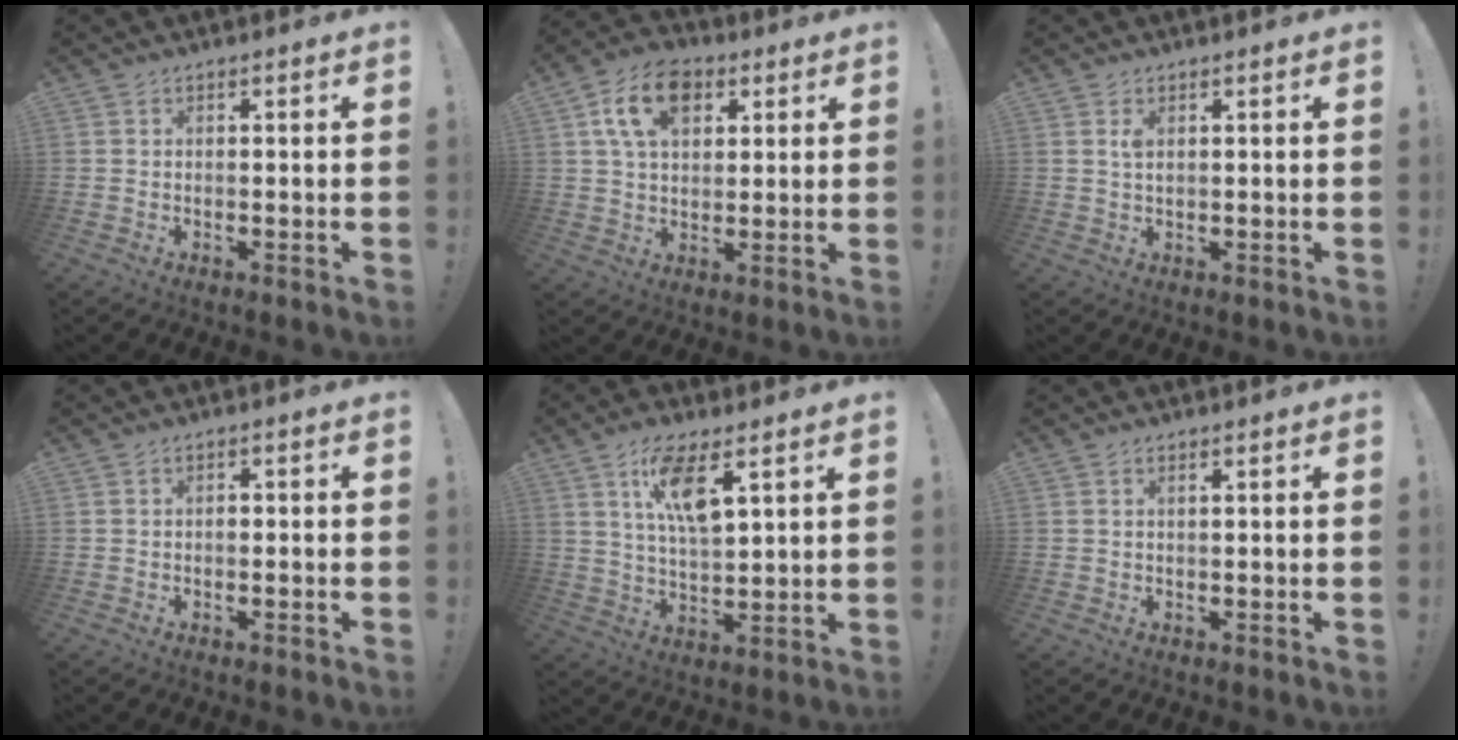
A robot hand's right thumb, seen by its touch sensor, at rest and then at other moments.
{"total": 13.0, "force": [5.2, 8.7, 8.2], "torque": [-0.129, -0.001, 0.099]}
{"total": 1.8, "force": [0.8, 0.7, 1.5], "torque": [-0.029, 0.001, 0.013]}
{"total": 1.1, "force": [-0.9, 0.4, 0.4], "torque": [-0.012, 0.005, -0.016]}
{"total": 11.5, "force": [5.7, 4.0, 9.2], "torque": [-0.168, -0.012, 0.099]}
{"total": 0.7, "force": [0.3, 0.1, 0.6], "torque": [-0.012, 0.000, 0.005]}